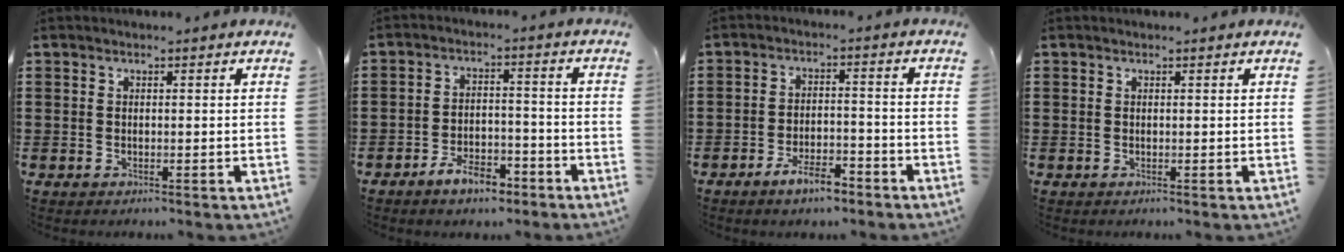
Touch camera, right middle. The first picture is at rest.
{"total": 6.1, "force": [-5.1, 2.2, 2.7], "torque": [-0.046, 0.012, -0.095]}
{"total": 5.5, "force": [-4.4, 1.6, 2.9], "torque": [-0.059, 0.004, -0.085]}
{"total": 0.0}